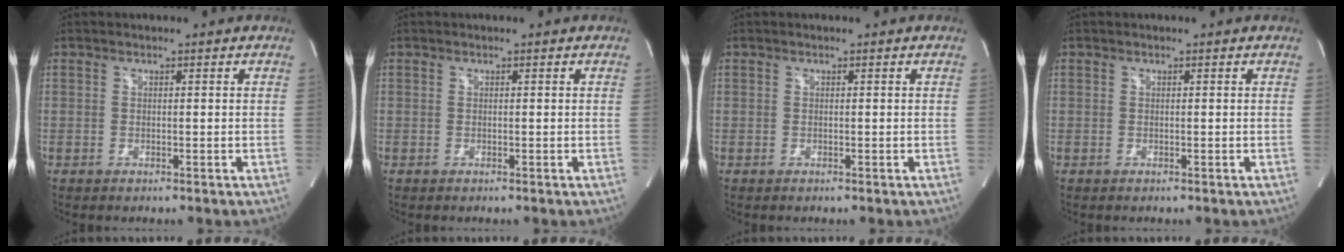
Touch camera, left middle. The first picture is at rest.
{"total": 0.0}
{"total": 0.0}
{"total": 0.0}